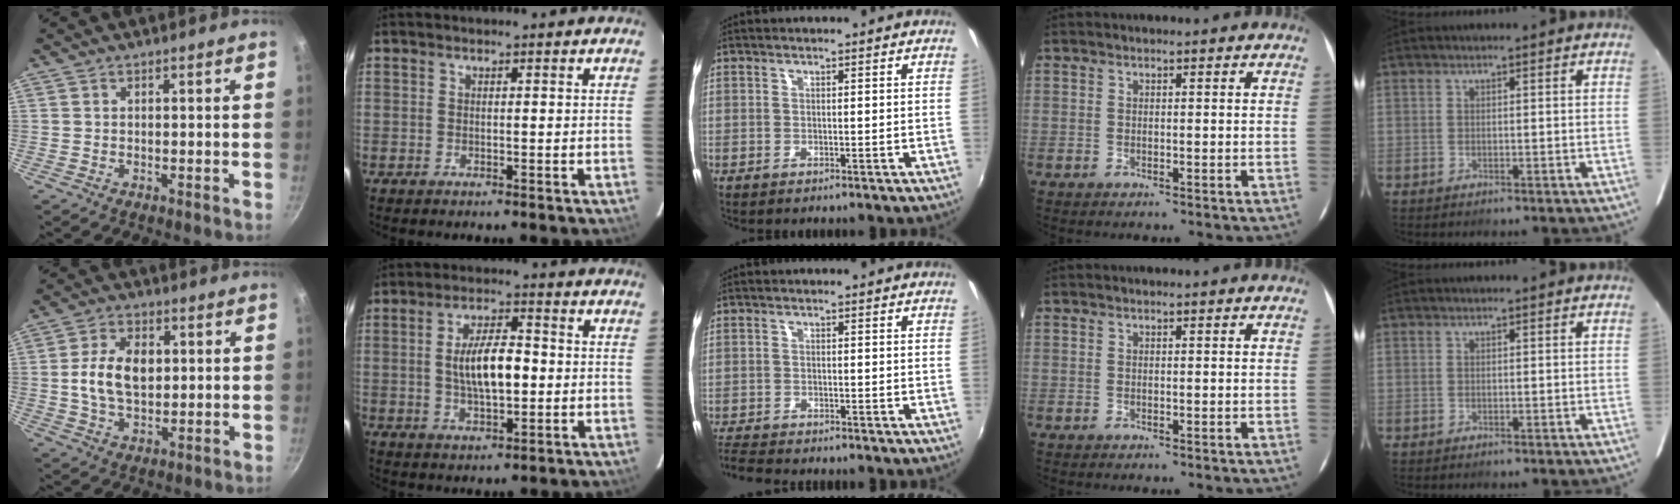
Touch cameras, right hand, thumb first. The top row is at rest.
{"thumb": {"total": 10.3, "force": [1.1, 6.6, 7.8], "torque": [-0.126, 0.004, 0.015]}, "index": {"total": 9.4, "force": [-0.3, 3.7, 8.7], "torque": [-0.162, 0.005, 0.000]}, "middle": {"total": 5.0, "force": [-4.8, 0.5, 1.3], "torque": [-0.045, -0.023, -0.090]}}